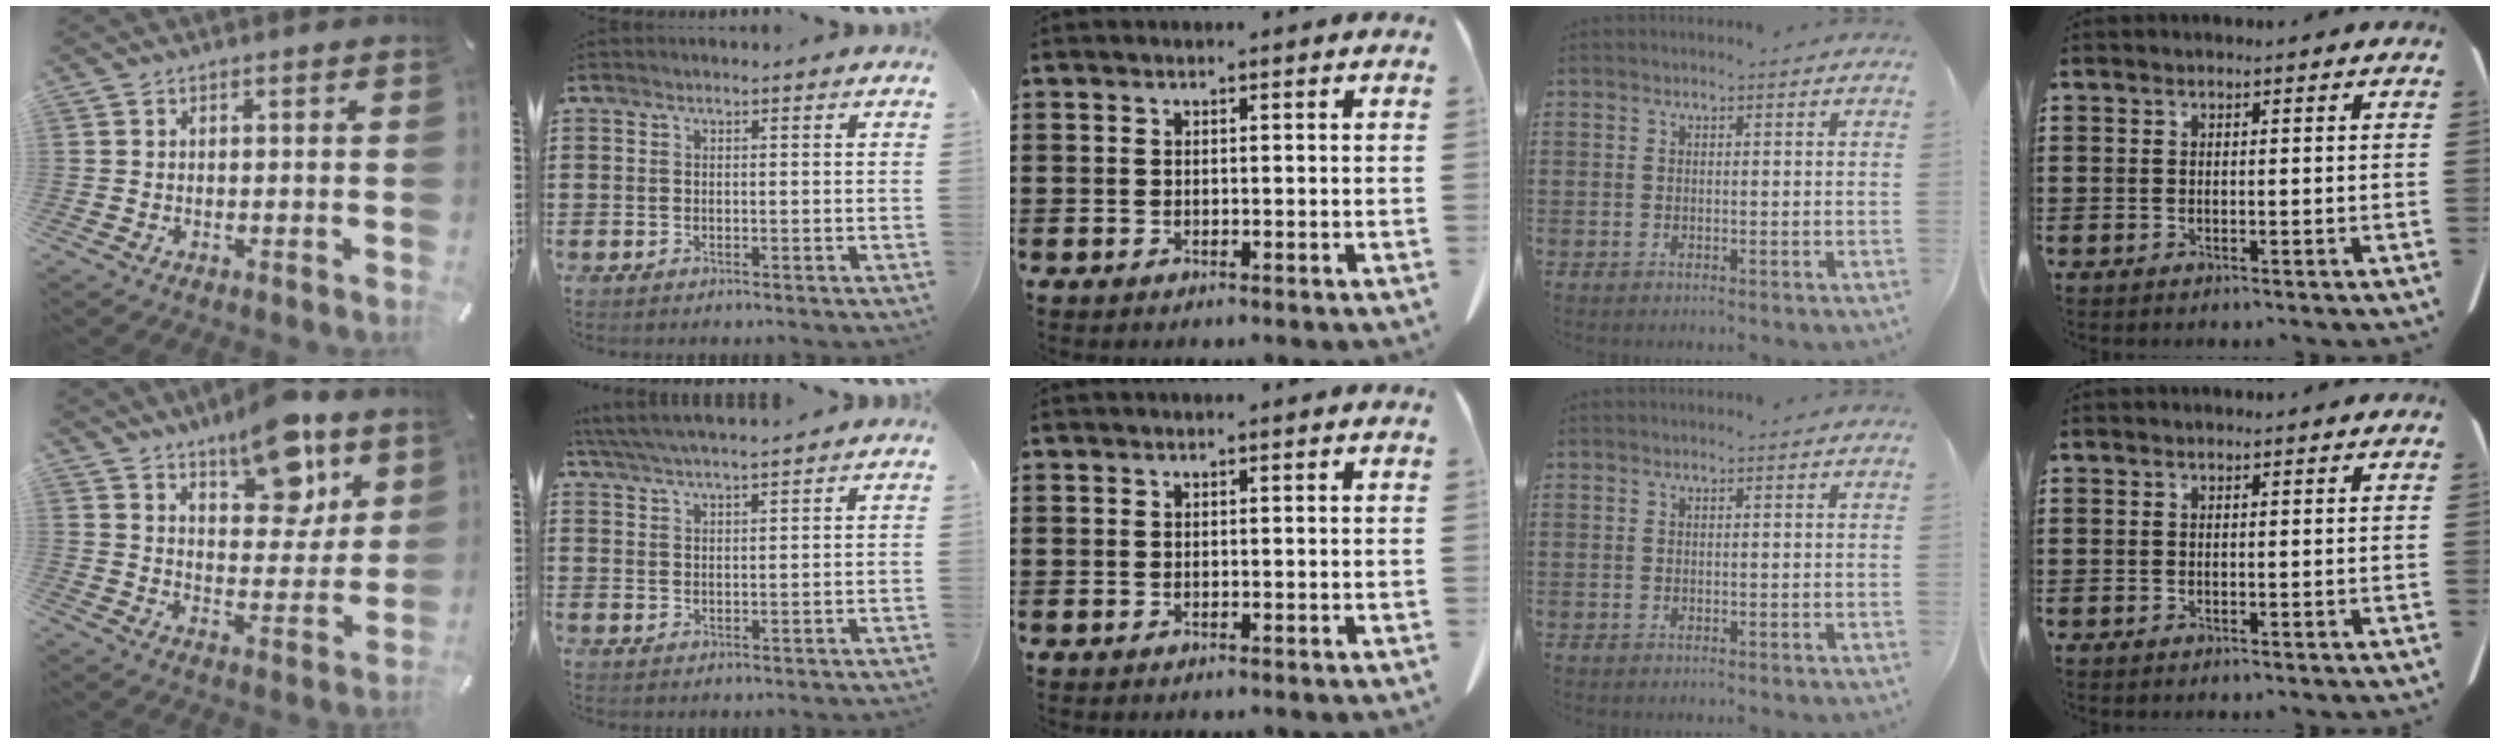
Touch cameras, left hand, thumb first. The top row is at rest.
{"thumb": {"total": 13.7, "force": [9.9, 6.0, 7.3], "torque": [-0.093, -0.063, 0.172]}, "index": {"total": 3.7, "force": [3.4, -0.4, 1.4], "torque": [-0.037, -0.009, 0.063]}}